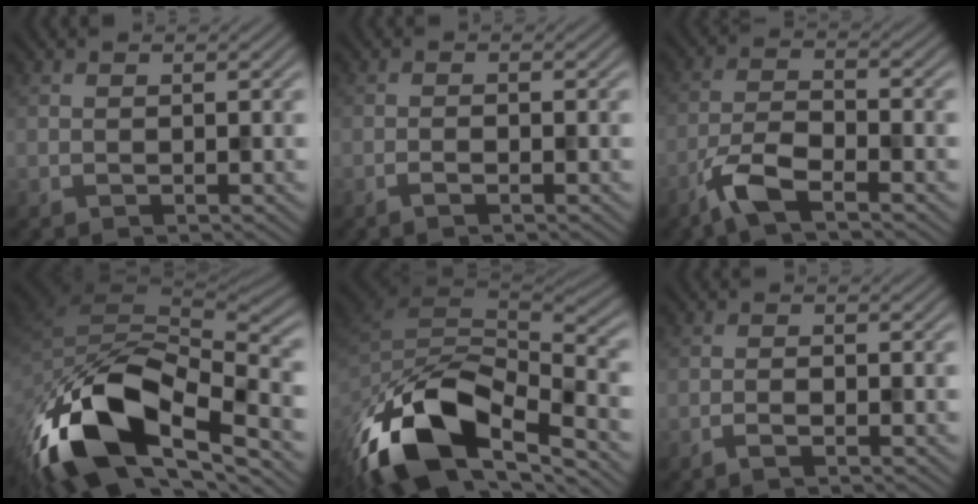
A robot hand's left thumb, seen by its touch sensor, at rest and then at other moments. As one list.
[{"total": 0.9, "force": [-0.6, 0.1, 0.7], "torque": [-0.013, 0.004, -0.014]}, {"total": 5.8, "force": [-3.9, 1.5, 4.0], "torque": [-0.090, -0.001, -0.091]}, {"total": 17.5, "force": [-8.4, 8.2, 13.0], "torque": [-0.285, -0.024, -0.152]}, {"total": 16.9, "force": [-9.4, 7.6, 11.8], "torque": [-0.283, -0.032, -0.158]}, {"total": 1.2, "force": [-0.8, 0.1, 0.9], "torque": [-0.017, 0.006, -0.019]}]